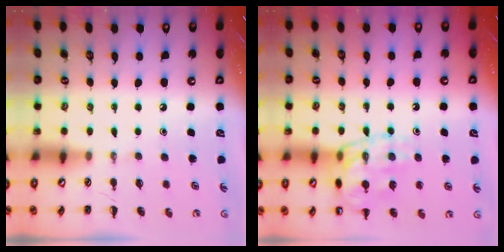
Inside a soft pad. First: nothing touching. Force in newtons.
{"total": 14.5, "press": 14.4, "slide": 1.7}